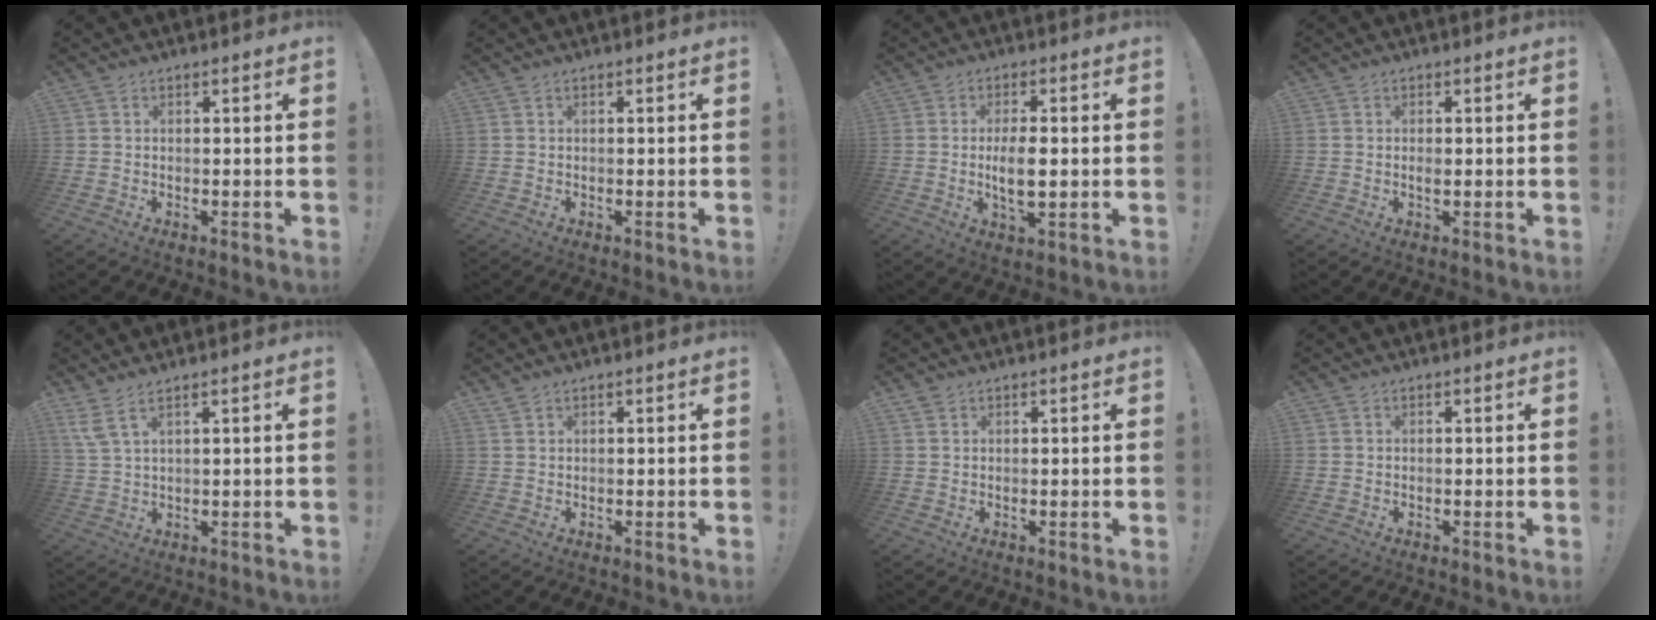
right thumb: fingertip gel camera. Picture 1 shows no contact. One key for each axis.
{"total": 0.0}
{"total": 7.2, "fx": -0.5, "fy": 2.8, "fz": 6.6, "tx": -0.112, "ty": -0.011, "tz": -0.015}
{"total": 0.9, "fx": -0.2, "fy": 0.3, "fz": 0.8, "tx": -0.009, "ty": -0.002, "tz": -0.006}
{"total": 4.4, "fx": 3.0, "fy": 0.5, "fz": 3.2, "tx": -0.068, "ty": -0.012, "tz": 0.056}
{"total": 1.0, "fx": 0.6, "fy": 0.3, "fz": 0.7, "tx": -0.015, "ty": 0.001, "tz": 0.012}
{"total": 0.9, "fx": 0.7, "fy": 0.5, "fz": 0.1, "tx": 0.005, "ty": -0.004, "tz": 0.012}
{"total": 0.0}